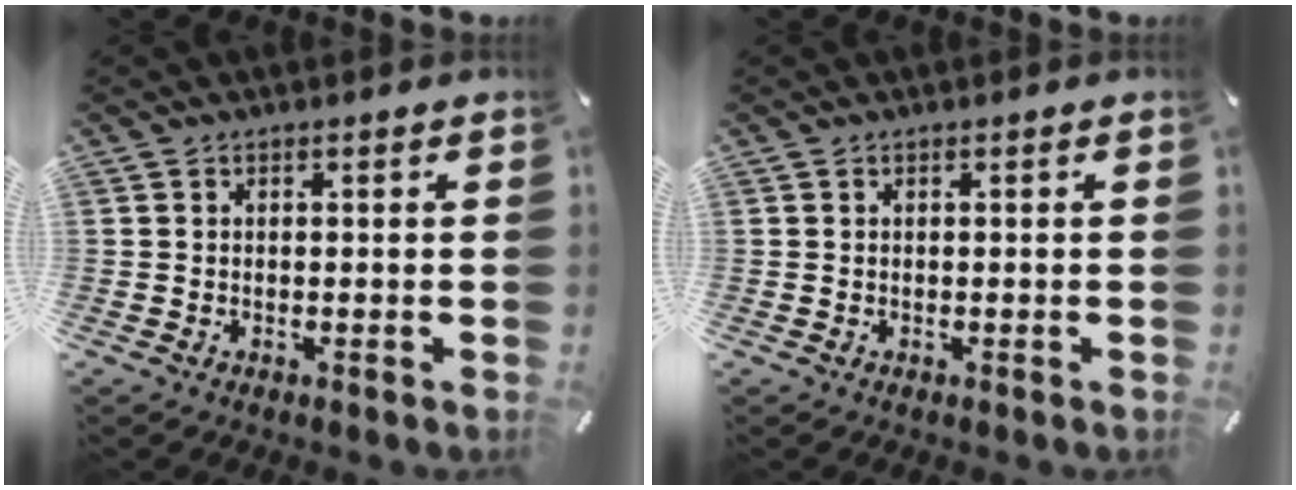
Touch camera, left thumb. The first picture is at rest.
{"total": 0.0}